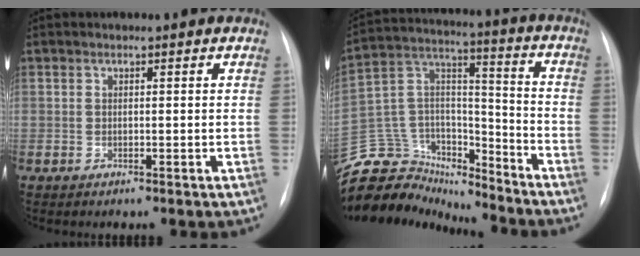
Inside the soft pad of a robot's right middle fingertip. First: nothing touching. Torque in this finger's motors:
{"motor_torque": [0.28, -0.26, 0.01, -0.05]}